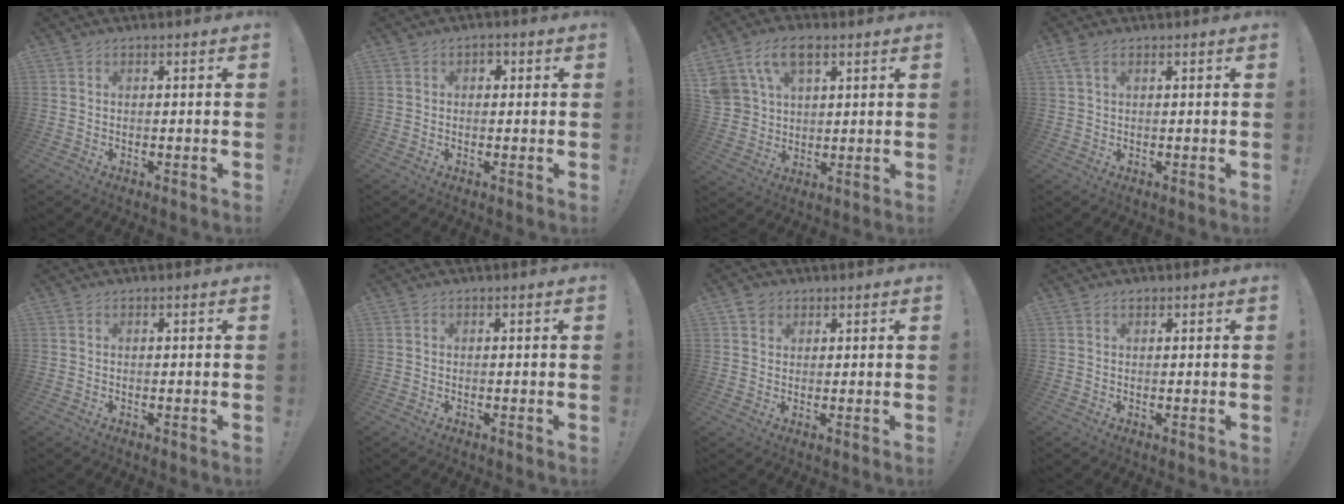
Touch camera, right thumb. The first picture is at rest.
{"total": 1.8, "force": [-0.1, 1.6, 0.9], "torque": [-0.009, 0.003, -0.006]}
{"total": 12.6, "force": [6.4, 8.5, 6.6], "torque": [-0.113, -0.017, 0.128]}
{"total": 3.4, "force": [1.7, 1.6, 2.4], "torque": [-0.049, 0.004, 0.031]}
{"total": 0.0}
{"total": 0.0}
{"total": 3.1, "force": [1.9, 2.4, 0.5], "torque": [-0.008, -0.003, 0.034]}
{"total": 0.6, "force": [0.4, 0.3, 0.2], "torque": [-0.003, 0.000, 0.008]}